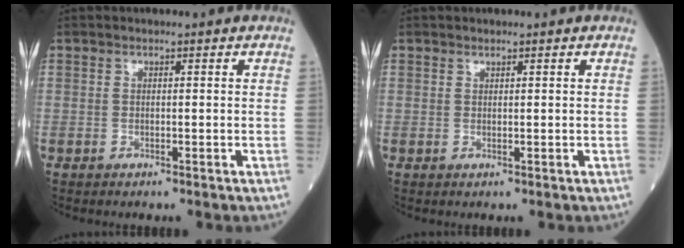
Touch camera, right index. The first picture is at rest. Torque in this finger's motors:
{"motor_torque": [-0.08, 0.04, -0.03, -0.01]}